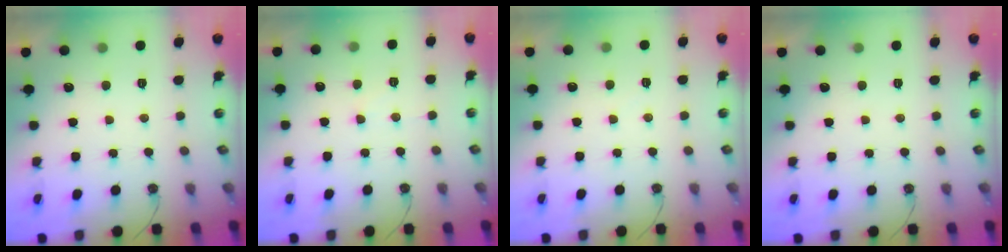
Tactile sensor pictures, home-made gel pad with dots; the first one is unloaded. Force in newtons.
{"total": 5.0, "press": 4.9, "slide": 0.7}
{"total": 3.8, "press": 3.8, "slide": 0.4}
{"total": 0.0}